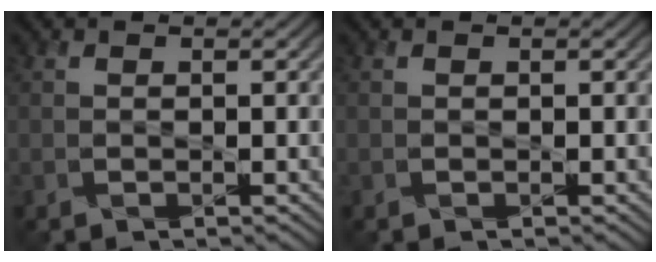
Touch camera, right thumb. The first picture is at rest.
{"total": 0.0}